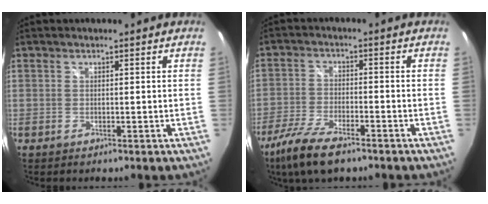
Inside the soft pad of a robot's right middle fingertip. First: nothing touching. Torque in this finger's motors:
{"motor_torque": [1.12, -1.02, 0.22, 0.11]}